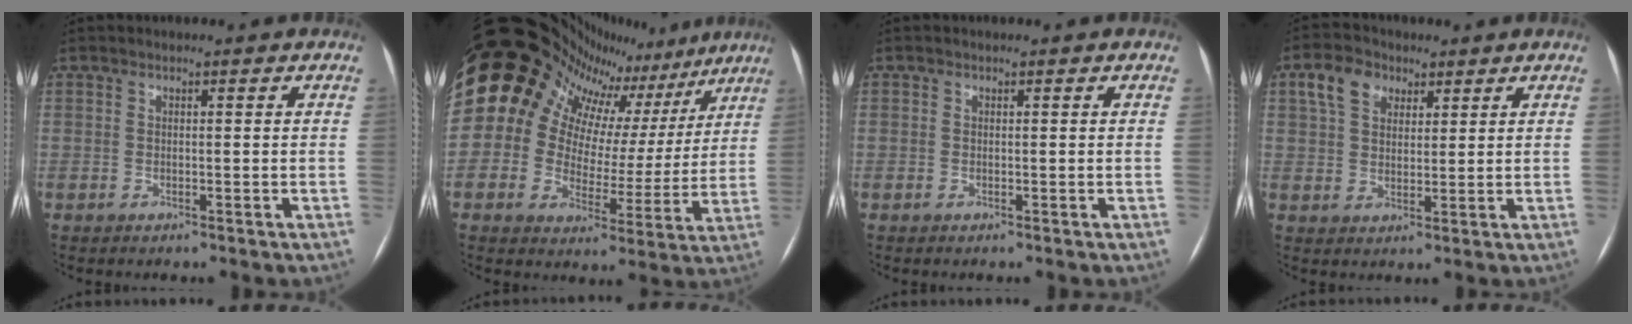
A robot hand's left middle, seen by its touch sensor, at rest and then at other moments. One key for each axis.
{"total": 23.1, "fx": 14.7, "fy": 14.5, "fz": 10.3, "tx": -0.197, "ty": 0.080, "tz": 0.196}
{"total": 0.0}
{"total": 6.1, "fx": 3.0, "fy": 4.2, "fz": 3.1, "tx": -0.065, "ty": 0.025, "tz": 0.059}